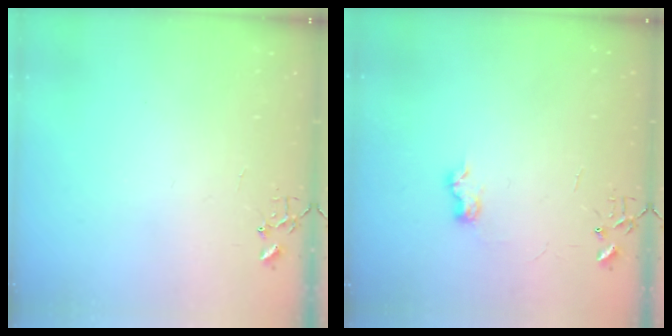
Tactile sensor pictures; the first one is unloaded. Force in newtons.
{"total": 6.7, "press": 6.7, "slide": 0.1}